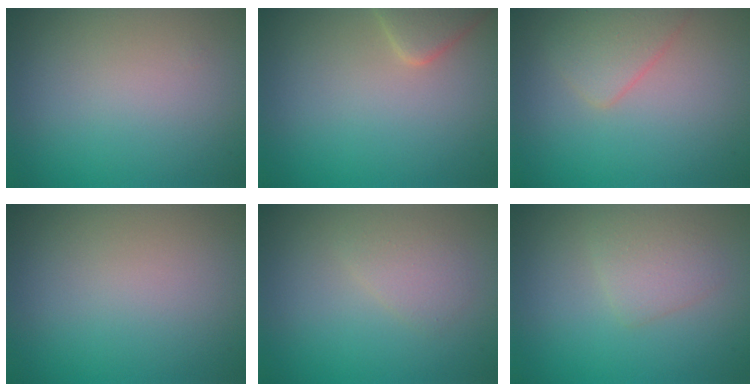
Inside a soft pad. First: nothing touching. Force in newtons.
{"total": 2.7, "press": 2.7, "slide": 0.2}
{"total": 2.5, "press": 2.5, "slide": 0.1}
{"total": 0.0}
{"total": 1.6, "press": 1.6, "slide": 0.0}
{"total": 2.1, "press": 2.1, "slide": 0.1}